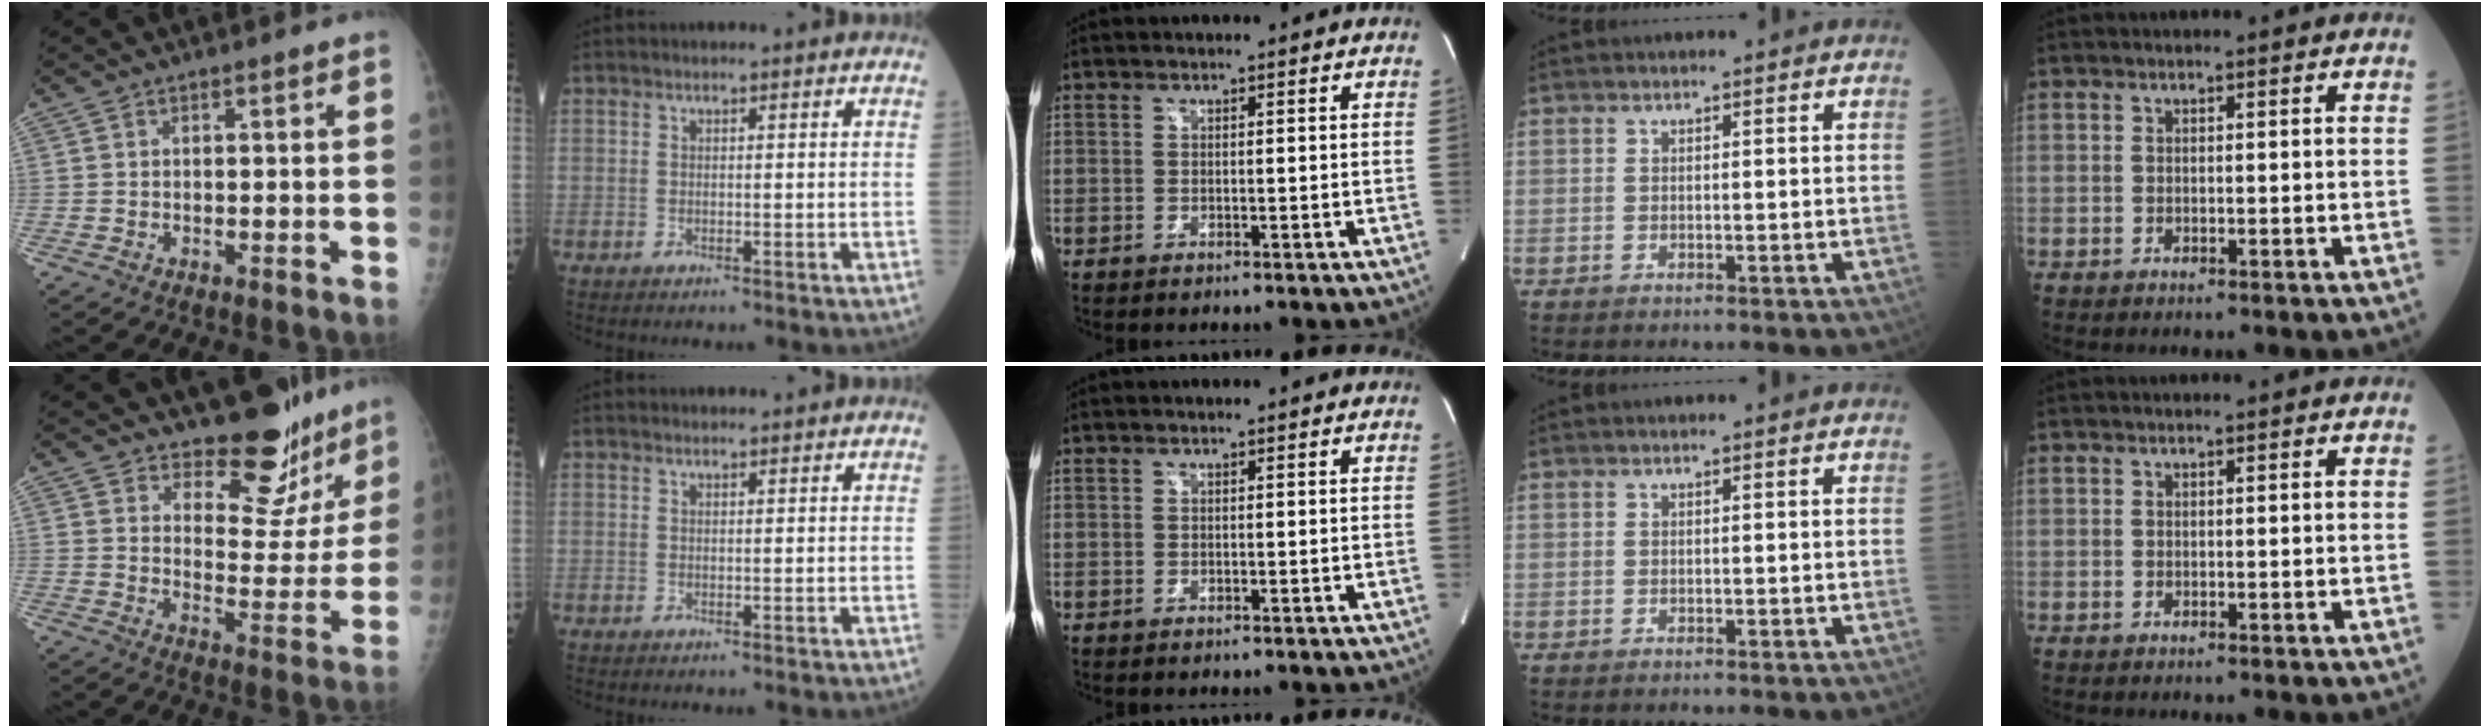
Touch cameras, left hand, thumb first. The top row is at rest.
{"thumb": {"total": 12.8, "force": [10.8, 5.9, 3.5], "torque": [0.002, -0.094, 0.143]}, "index": {"total": 0.7, "force": [0.7, 0.0, 0.1], "torque": [-0.007, 0.003, 0.013]}}